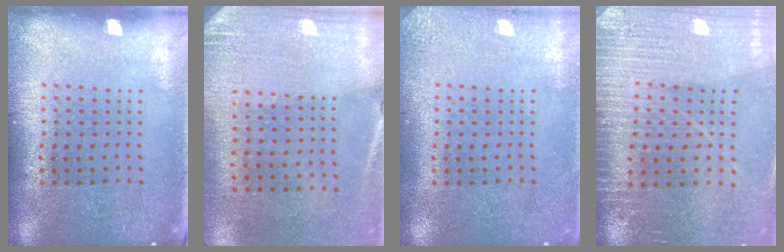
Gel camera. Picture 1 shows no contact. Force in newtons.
{"total": 2.6, "press": 2.3, "slide": 1.3}
{"total": 1.7, "press": 1.7, "slide": 0.2}
{"total": 3.1, "press": 3.0, "slide": 0.2}